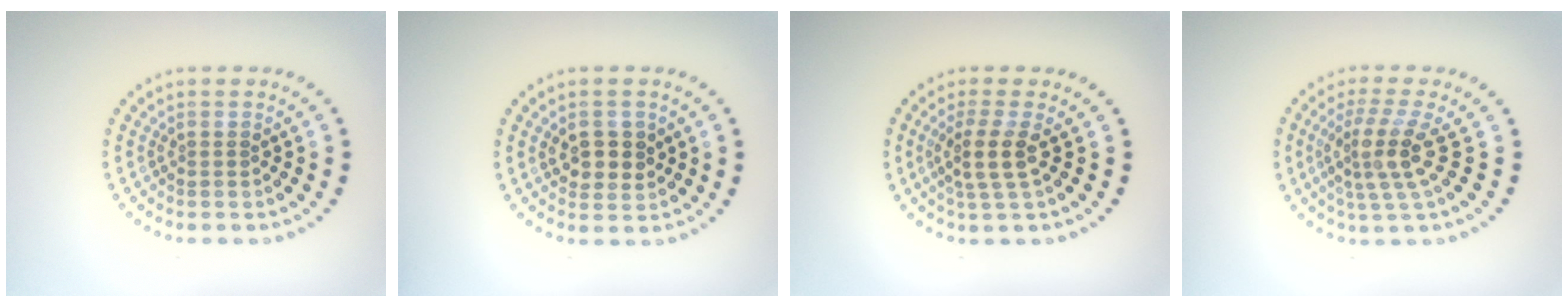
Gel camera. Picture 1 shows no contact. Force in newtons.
{"total": 2.7, "press": 2.7, "slide": 0.6}
{"total": 2.8, "press": 2.3, "slide": 1.6}
{"total": 3.9, "press": 2.8, "slide": 2.7}